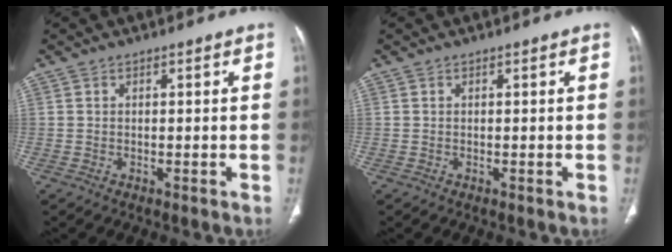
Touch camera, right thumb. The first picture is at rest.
{"total": 0.0}